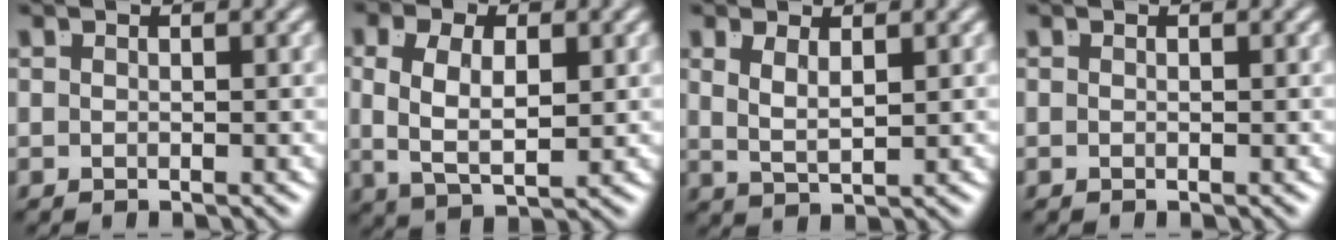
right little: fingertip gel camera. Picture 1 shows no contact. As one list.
[{"total": 6.1, "force": [0.2, 4.0, 4.6], "torque": [-0.093, -0.016, 0.009]}, {"total": 2.4, "force": [0.7, 0.8, 2.1], "torque": [-0.041, -0.005, 0.018]}, {"total": 0.0}]